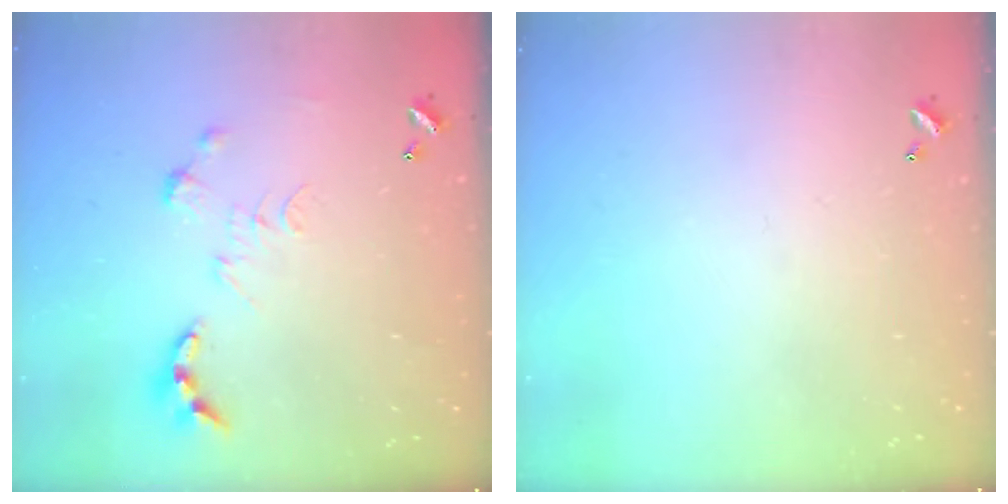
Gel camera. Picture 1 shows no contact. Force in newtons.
{"total": 0.0}